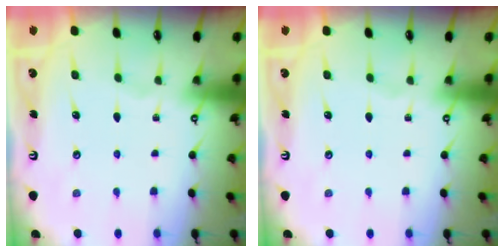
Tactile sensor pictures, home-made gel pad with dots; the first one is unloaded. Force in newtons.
{"total": 0.0}